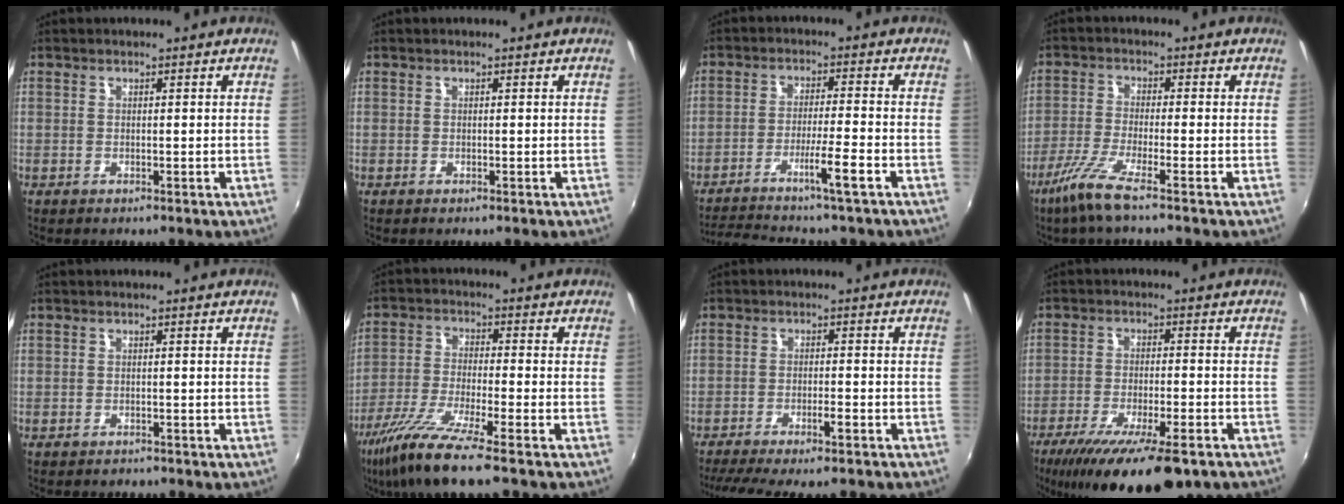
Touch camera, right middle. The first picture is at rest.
{"total": 0.0}
{"total": 8.9, "force": [-7.1, -1.3, 5.1], "torque": [-0.103, -0.009, -0.118]}
{"total": 6.3, "force": [-4.2, -0.3, 4.6], "torque": [-0.110, -0.010, -0.086]}
{"total": 0.8, "force": [-0.7, 0.4, 0.0], "torque": [-0.003, 0.002, -0.009]}
{"total": 12.6, "force": [-8.7, 0.8, 9.1], "torque": [-0.195, -0.036, -0.162]}
{"total": 7.6, "force": [-6.2, 0.2, 4.4], "torque": [-0.097, -0.016, -0.100]}
{"total": 16.8, "force": [-11.5, 3.9, 11.6], "torque": [-0.218, -0.051, -0.182]}